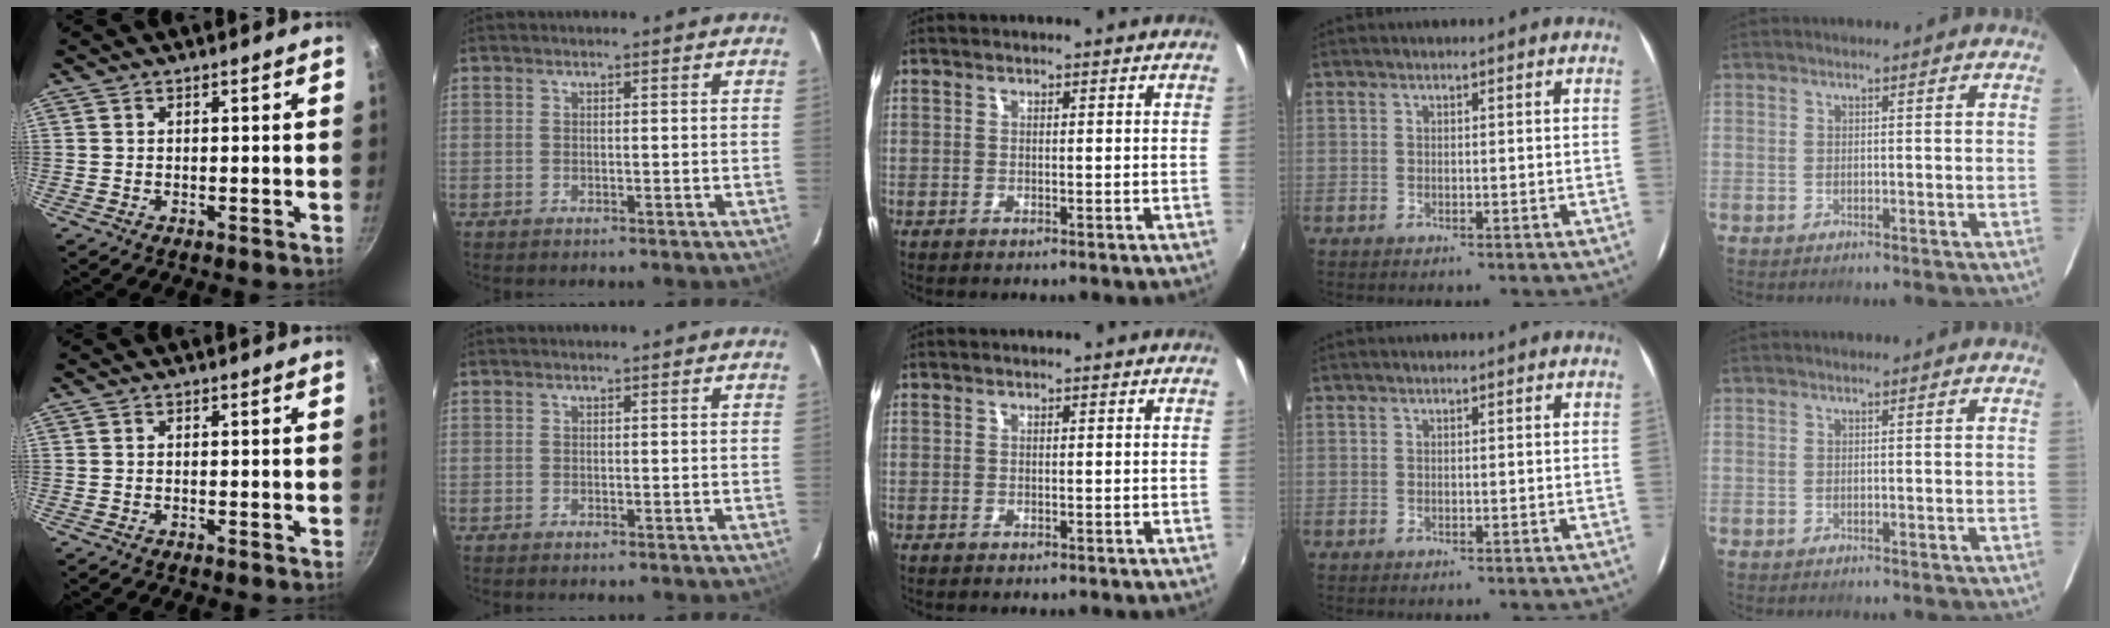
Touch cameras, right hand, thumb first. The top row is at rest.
{}